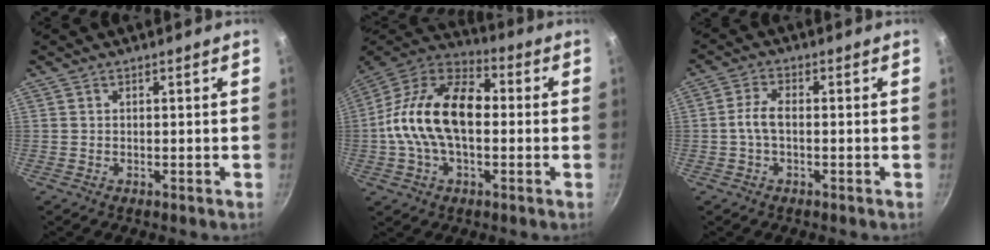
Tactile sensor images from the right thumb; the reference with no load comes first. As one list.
[{"total": 19.9, "force": [-0.3, 11.9, 16.0], "torque": [-0.268, 0.038, -0.026]}, {"total": 4.0, "force": [-0.6, 2.0, 3.5], "torque": [-0.075, 0.018, -0.017]}]